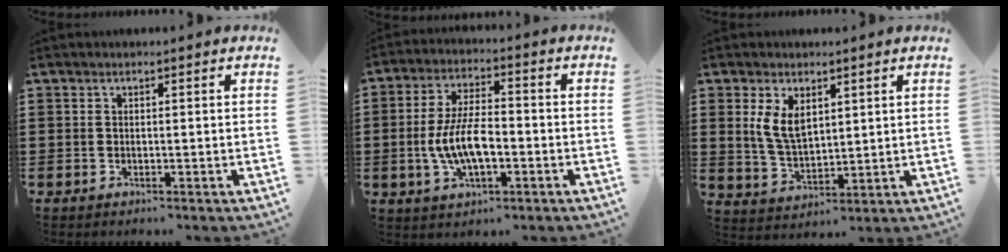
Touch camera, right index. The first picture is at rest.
{"total": 8.9, "force": [-2.0, 3.7, 7.8], "torque": [-0.175, -0.004, -0.043]}
{"total": 5.9, "force": [2.1, 3.2, 4.4], "torque": [-0.102, 0.005, 0.036]}